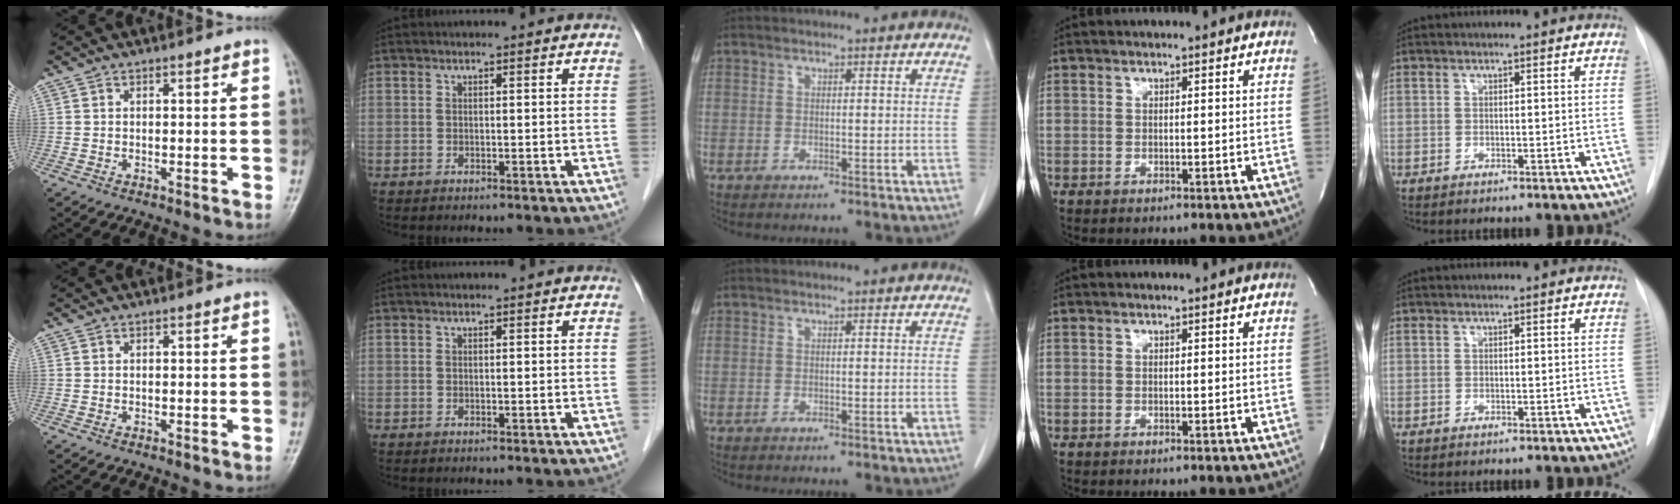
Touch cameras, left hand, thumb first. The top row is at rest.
{}